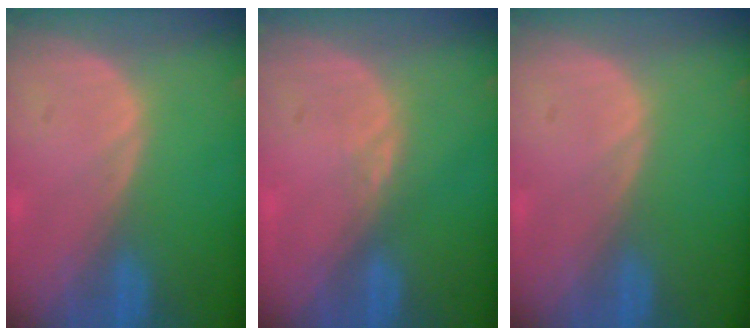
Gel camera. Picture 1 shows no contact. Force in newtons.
{"total": 1.1, "press": 1.0, "slide": 0.5}
{"total": 0.0}